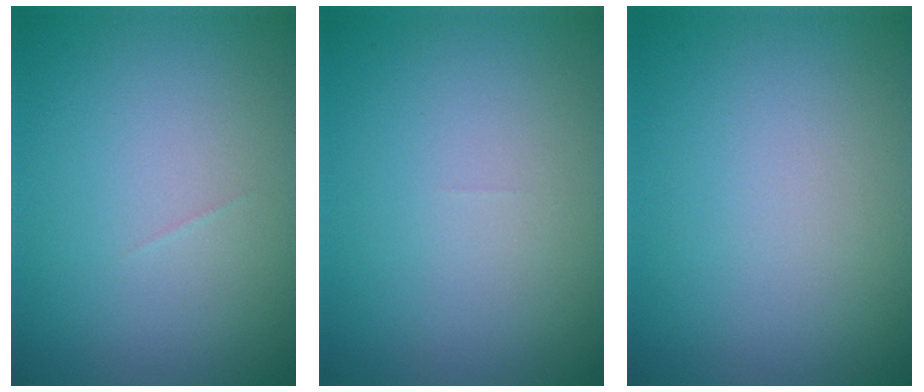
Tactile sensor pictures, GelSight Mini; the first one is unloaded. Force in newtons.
{"total": 0.0}
{"total": 0.0}